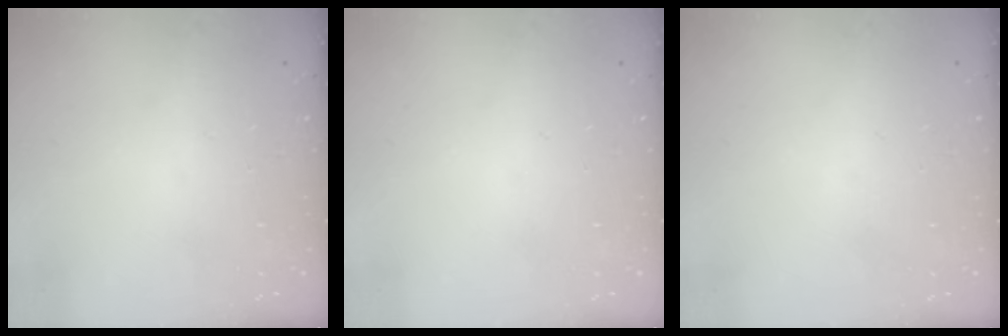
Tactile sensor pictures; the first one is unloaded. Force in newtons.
{"total": 0.0}
{"total": 0.0}